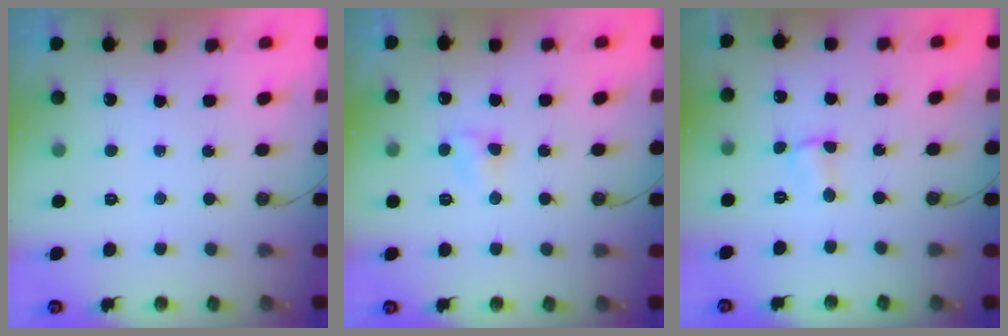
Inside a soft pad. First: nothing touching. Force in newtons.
{"total": 3.7, "press": 3.6, "slide": 0.5}
{"total": 3.0, "press": 1.2, "slide": 2.7}